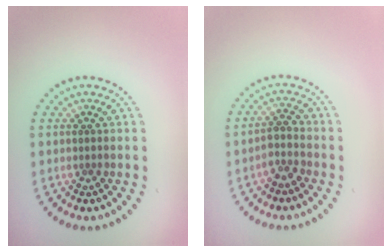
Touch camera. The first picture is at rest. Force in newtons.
{"total": 2.0, "press": 1.6, "slide": 1.2}